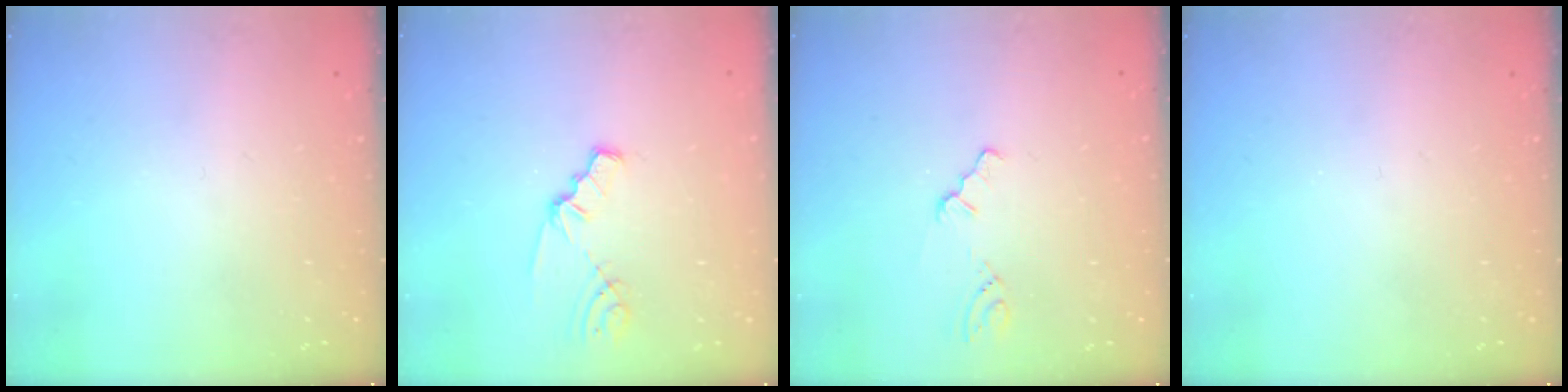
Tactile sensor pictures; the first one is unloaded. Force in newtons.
{"total": 1.8, "press": 1.7, "slide": 0.3}
{"total": 0.6, "press": 0.6, "slide": 0.2}
{"total": 0.0}